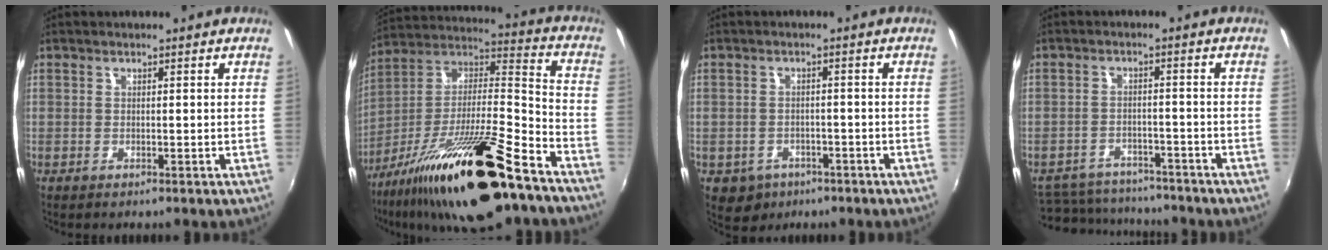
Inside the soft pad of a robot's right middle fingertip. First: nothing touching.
{"total": 25.4, "force": [-16.3, 4.4, 18.9], "torque": [-0.316, -0.021, -0.277]}
{"total": 6.1, "force": [-3.0, 4.9, 2.1], "torque": [-0.058, -0.004, -0.033]}
{"total": 14.0, "force": [-12.1, 5.4, 4.6], "torque": [-0.113, 0.006, -0.169]}